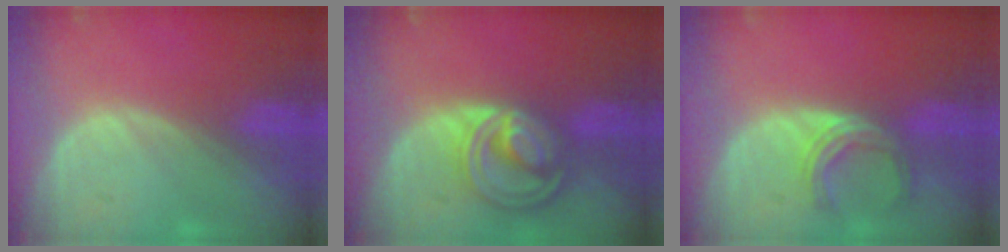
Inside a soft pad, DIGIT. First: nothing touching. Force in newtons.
{"total": 8.5, "press": 7.2, "slide": 4.5}
{"total": 4.9, "press": 4.5, "slide": 1.9}